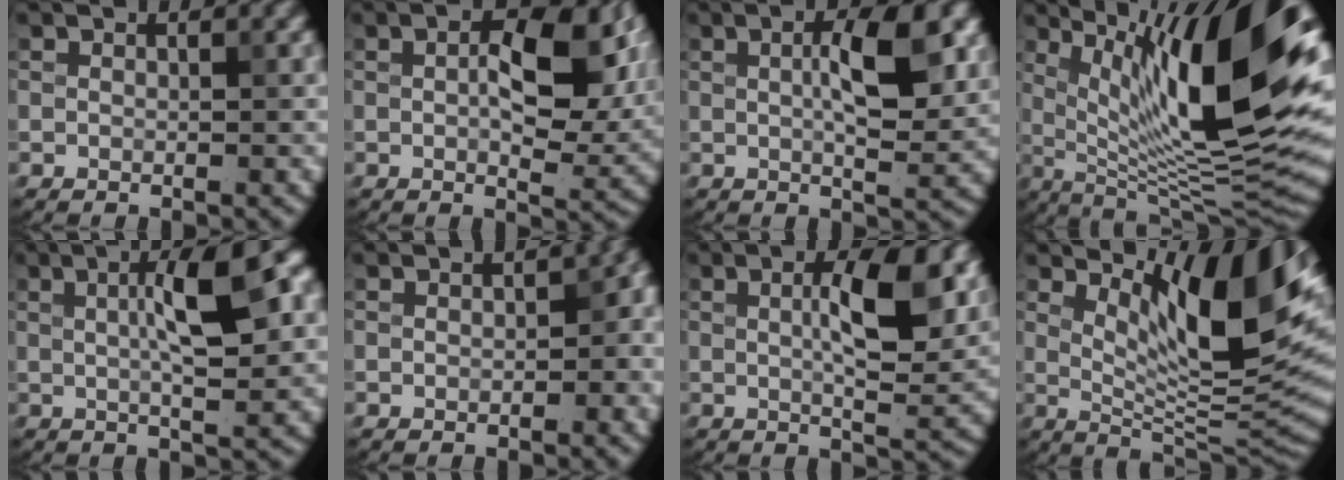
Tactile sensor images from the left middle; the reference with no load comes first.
{"total": 8.5, "force": [1.7, 4.2, 7.2], "torque": [-0.102, 0.007, 0.026]}
{"total": 6.3, "force": [1.5, 2.2, 5.7], "torque": [-0.088, 0.006, 0.028]}
{"total": 15.9, "force": [5.2, 3.7, 14.6], "torque": [-0.219, 0.001, 0.098]}
{"total": 6.3, "force": [1.4, 1.2, 6.0], "torque": [-0.095, 0.016, 0.023]}
{"total": 3.9, "force": [-0.1, 2.6, 2.9], "torque": [-0.012, 0.006, 0.001]}
{"total": 7.0, "force": [1.7, 2.4, 6.3], "torque": [-0.095, 0.005, 0.033]}
{"total": 10.6, "force": [4.4, 3.2, 9.1], "torque": [-0.137, -0.010, 0.086]}